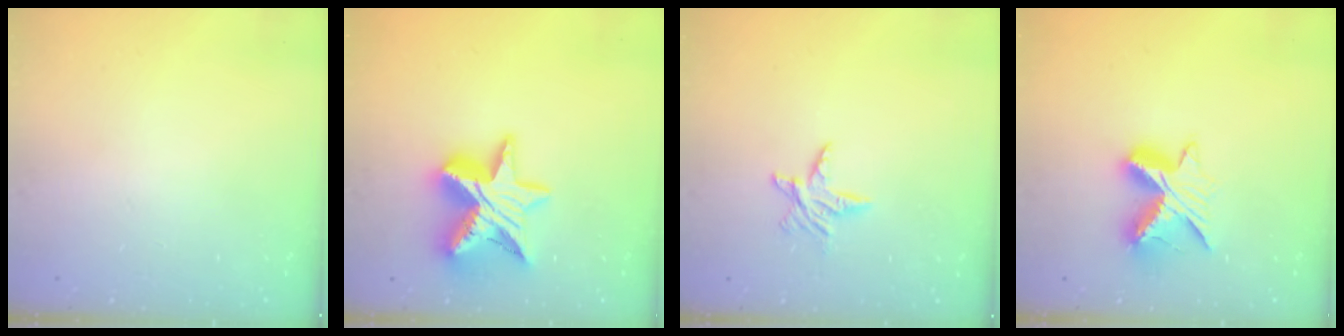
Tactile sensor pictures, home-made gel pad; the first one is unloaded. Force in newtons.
{"total": 16.5, "press": 16.4, "slide": 1.2}
{"total": 6.1, "press": 6.1, "slide": 0.3}
{"total": 10.3, "press": 10.3, "slide": 0.7}